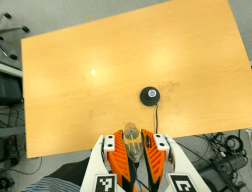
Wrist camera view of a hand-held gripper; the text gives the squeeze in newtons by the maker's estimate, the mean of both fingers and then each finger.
{"total": 22.8, "left": 26.6, "right": 19.0}